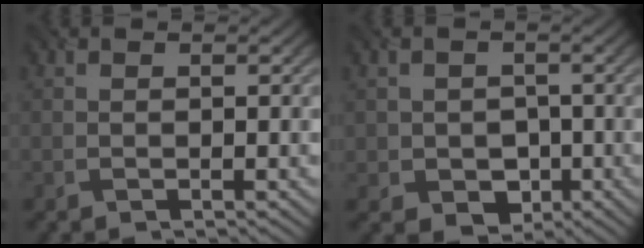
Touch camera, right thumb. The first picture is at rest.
{"total": 3.9, "force": [-1.3, 3.6, 0.8], "torque": [-0.024, -0.016, -0.016]}